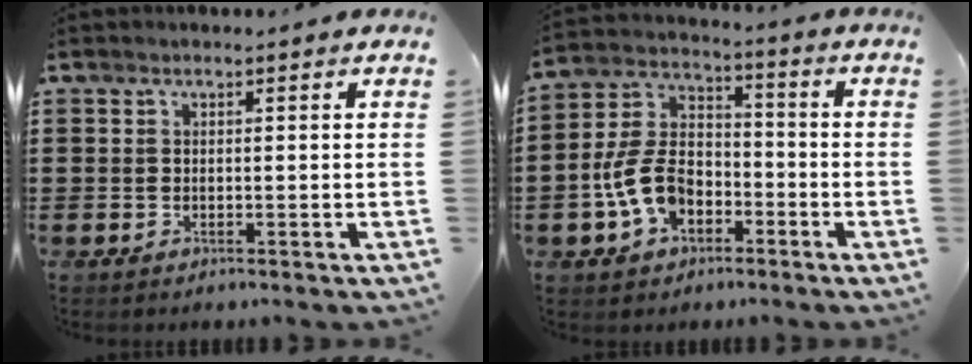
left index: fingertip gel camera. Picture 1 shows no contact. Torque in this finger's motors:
{"motor_torque": [1.48, 0.65, 0.59, 0.19]}